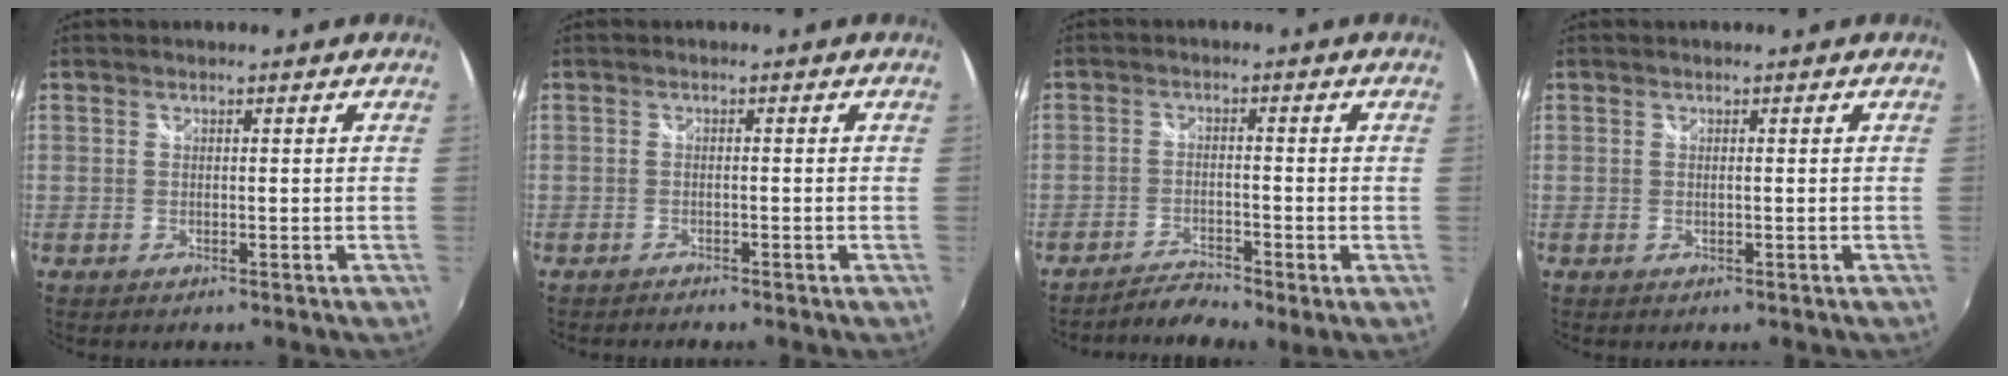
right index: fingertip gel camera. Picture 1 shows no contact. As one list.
[{"total": 1.2, "force": [-1.2, 0.0, 0.0], "torque": [-0.009, -0.004, -0.022]}, {"total": 3.4, "force": [-3.0, 0.4, 1.5], "torque": [-0.043, -0.004, -0.064]}, {"total": 0.0}]